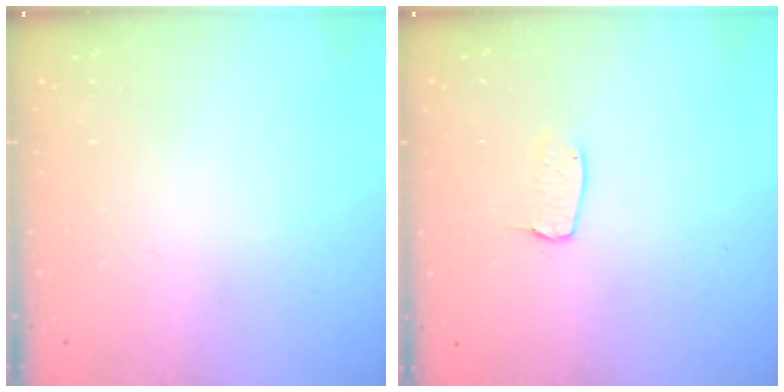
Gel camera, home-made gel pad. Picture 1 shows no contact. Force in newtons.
{"total": 4.0, "press": 4.0, "slide": 0.2}